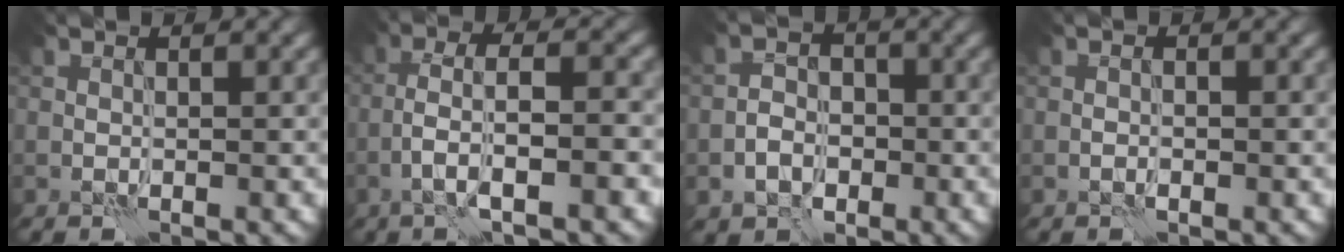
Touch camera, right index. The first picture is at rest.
{"total": 5.6, "force": [-2.2, 1.3, 5.0], "torque": [-0.093, 0.011, -0.041]}
{"total": 3.2, "force": [-1.4, 2.6, 1.4], "torque": [-0.016, 0.001, -0.027]}
{"total": 0.8, "force": [-0.4, 0.2, 0.6], "torque": [-0.011, 0.003, -0.009]}